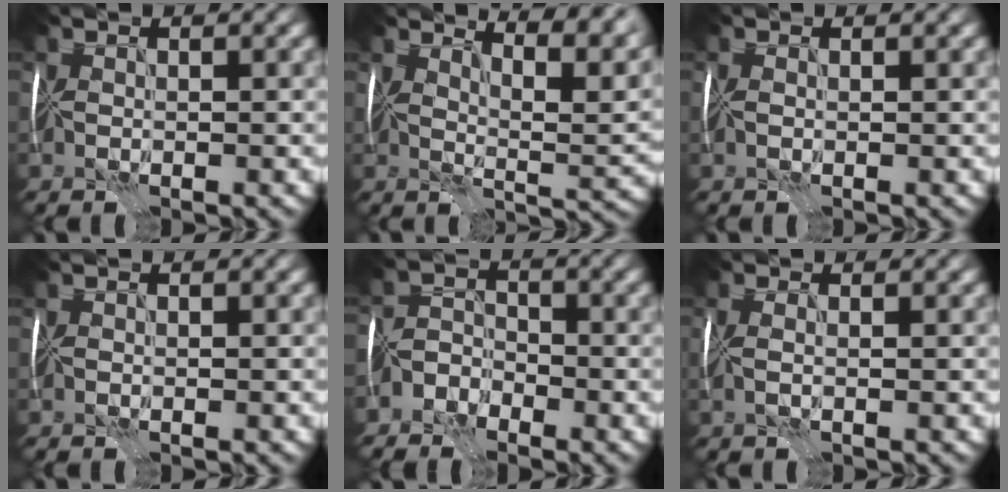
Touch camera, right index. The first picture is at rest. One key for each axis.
{"total": 8.7, "fx": 6.9, "fy": 1.9, "fz": 5.1, "tx": -0.063, "ty": 0.010, "tz": 0.083}
{"total": 1.2, "fx": 0.6, "fy": 0.9, "fz": 0.7, "tx": -0.014, "ty": 0.012, "tz": 0.002}
{"total": 0.0}
{"total": 3.4, "fx": -3.1, "fy": 1.4, "fz": 0.1, "tx": 0.014, "ty": 0.003, "tz": -0.062}
{"total": 2.3, "fx": 1.0, "fy": 1.2, "fz": 1.6, "tx": -0.024, "ty": 0.021, "tz": -0.001}